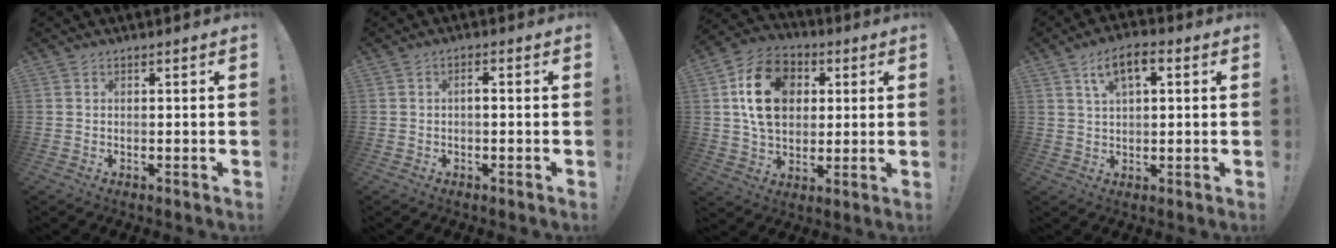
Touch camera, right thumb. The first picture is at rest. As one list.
[{"total": 1.7, "force": [-0.7, 0.3, 1.5], "torque": [-0.035, 0.009, -0.014]}, {"total": 18.3, "force": [4.3, 13.8, 11.1], "torque": [-0.177, -0.006, 0.081]}, {"total": 7.6, "force": [2.8, 3.7, 6.0], "torque": [-0.095, 0.004, 0.049]}]